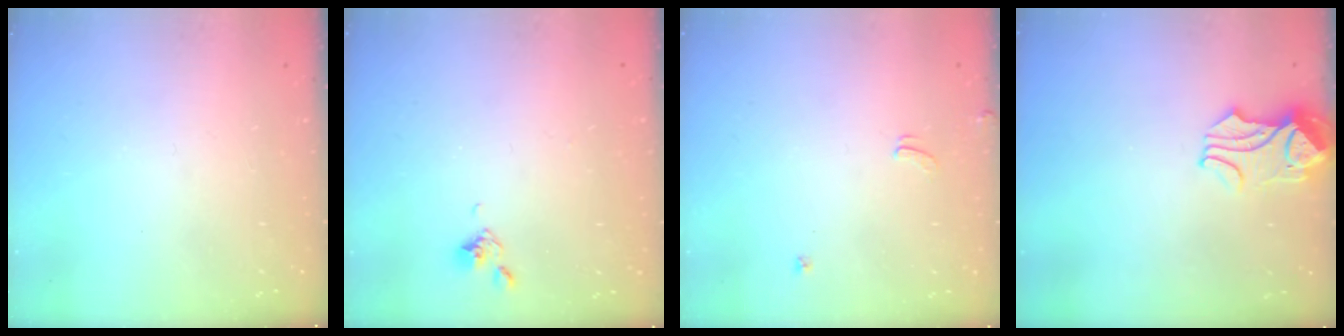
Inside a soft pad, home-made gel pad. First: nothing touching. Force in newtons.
{"total": 6.5, "press": 6.5, "slide": 0.2}
{"total": 1.6, "press": 1.5, "slide": 0.3}
{"total": 1.9, "press": 1.7, "slide": 1.0}